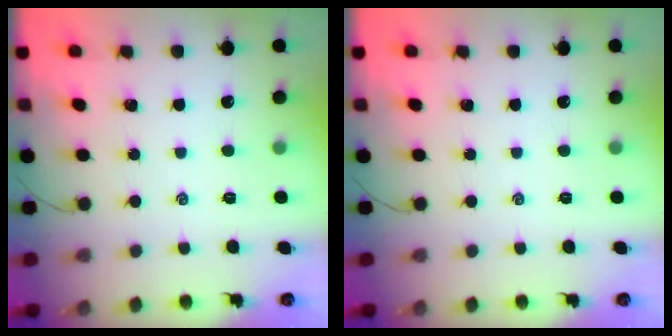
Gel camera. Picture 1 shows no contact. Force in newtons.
{"total": 0.0}